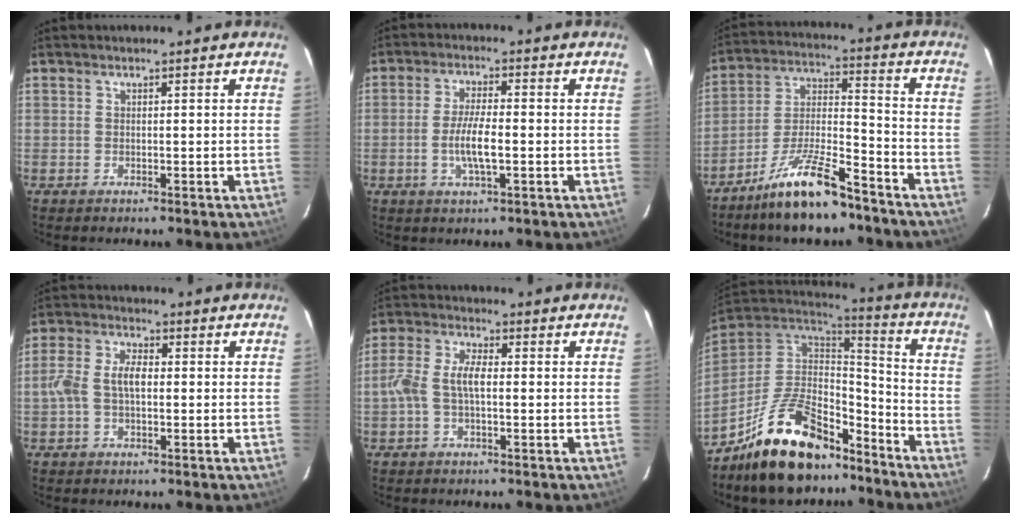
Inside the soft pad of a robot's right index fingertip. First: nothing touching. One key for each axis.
{"total": 6.3, "fx": -1.5, "fy": 1.3, "fz": 6.0, "tx": -0.118, "ty": -0.004, "tz": -0.028}
{"total": 14.1, "fx": -10.7, "fy": 3.0, "fz": 8.7, "tx": -0.170, "ty": 0.007, "tz": -0.189}
{"total": 6.2, "fx": -0.3, "fy": 3.4, "fz": 5.2, "tx": -0.108, "ty": 0.013, "tz": -0.008}
{"total": 6.2, "fx": -0.5, "fy": 2.6, "fz": 5.6, "tx": -0.120, "ty": 0.014, "tz": -0.014}
{"total": 22.4, "fx": -15.5, "fy": 9.9, "fz": 12.8, "tx": -0.252, "ty": 0.015, "tz": -0.245}